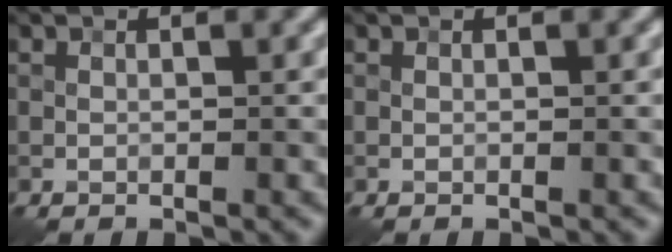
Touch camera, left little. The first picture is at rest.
{"total": 0.0}